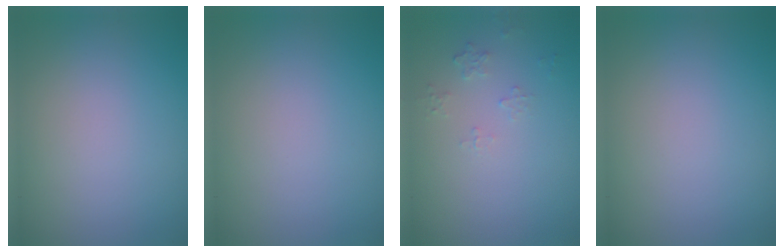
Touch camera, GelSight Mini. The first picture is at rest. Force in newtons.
{"total": 0.0}
{"total": 0.7, "press": 0.5, "slide": 0.5}
{"total": 0.0}